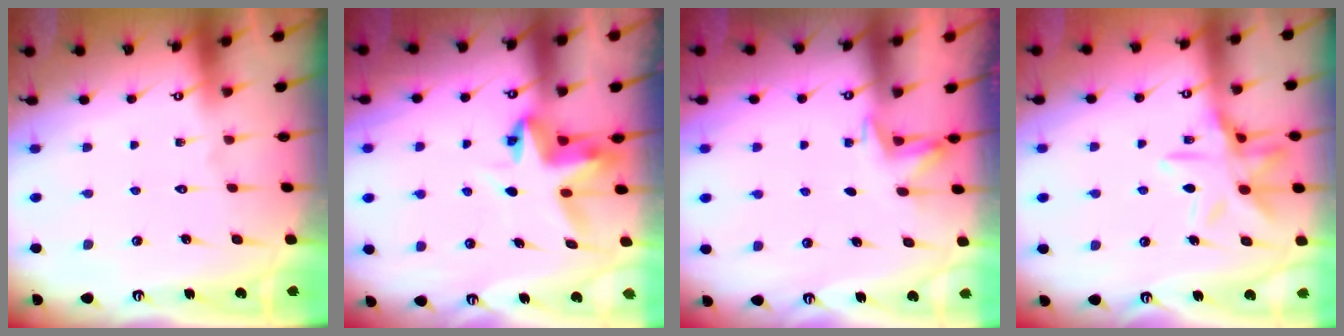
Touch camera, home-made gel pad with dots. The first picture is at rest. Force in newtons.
{"total": 5.5, "press": 5.5, "slide": 0.3}
{"total": 2.4, "press": 2.1, "slide": 1.2}
{"total": 13.5, "press": 13.4, "slide": 1.1}